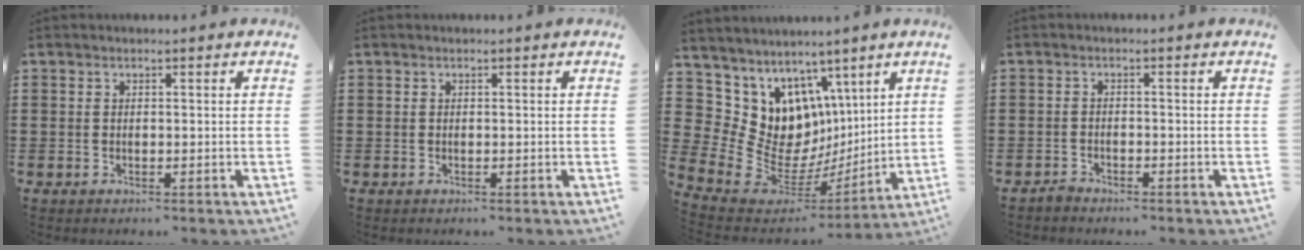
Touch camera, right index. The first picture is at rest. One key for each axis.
{"total": 0.0}
{"total": 10.3, "fx": 2.9, "fy": 9.7, "fz": 1.8, "tx": -0.085, "ty": -0.063, "tz": 0.066}
{"total": 1.3, "fx": -1.2, "fy": 0.4, "fz": 0.1, "tx": -0.005, "ty": 0.002, "tz": -0.026}